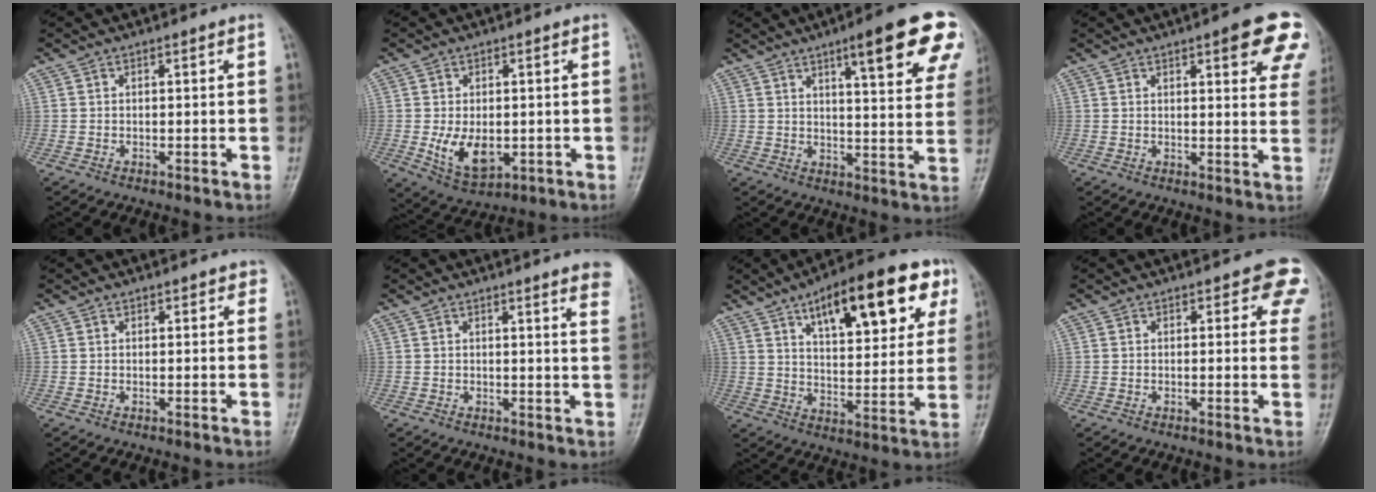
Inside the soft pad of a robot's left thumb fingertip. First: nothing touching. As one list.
[{"total": 8.0, "force": [-1.1, 4.9, 6.2], "torque": [-0.094, -0.013, -0.006]}, {"total": 16.5, "force": [8.7, 3.5, 13.6], "torque": [-0.146, -0.032, 0.110]}, {"total": 11.5, "force": [6.0, 3.4, 9.2], "torque": [-0.073, -0.020, 0.064]}, {"total": 1.4, "force": [1.0, 0.8, 0.6], "torque": [0.010, -0.004, 0.006]}, {"total": 8.6, "force": [6.6, 1.0, 5.4], "torque": [-0.045, -0.021, 0.053]}, {"total": 20.5, "force": [10.2, 7.8, 16.0], "torque": [-0.192, -0.021, 0.150]}, {"total": 6.1, "force": [3.7, 3.1, 3.7], "torque": [0.001, -0.012, 0.029]}]